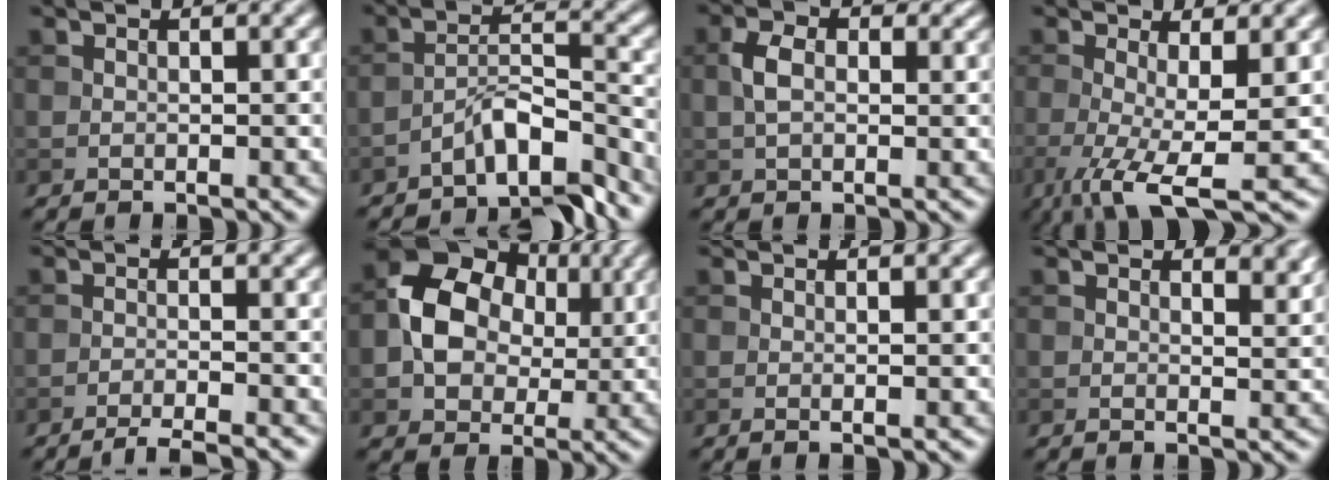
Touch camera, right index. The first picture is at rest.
{"total": 5.8, "force": [-4.7, 1.3, 3.3], "torque": [-0.046, 0.008, -0.081]}
{"total": 3.4, "force": [0.4, 2.2, 2.6], "torque": [-0.055, 0.002, 0.004]}
{"total": 6.4, "force": [-1.9, 1.5, 5.9], "torque": [-0.117, -0.018, -0.034]}
{"total": 3.9, "force": [-3.3, 0.4, 1.9], "torque": [-0.028, -0.005, -0.060]}
{"total": 8.1, "force": [0.5, 6.6, 4.8], "torque": [-0.078, 0.009, 0.001]}
{"total": 1.2, "force": [0.0, 0.3, 1.1], "torque": [-0.014, 0.000, -0.005]}
{"total": 2.0, "force": [1.2, 0.9, 1.4], "torque": [-0.019, -0.006, 0.019]}